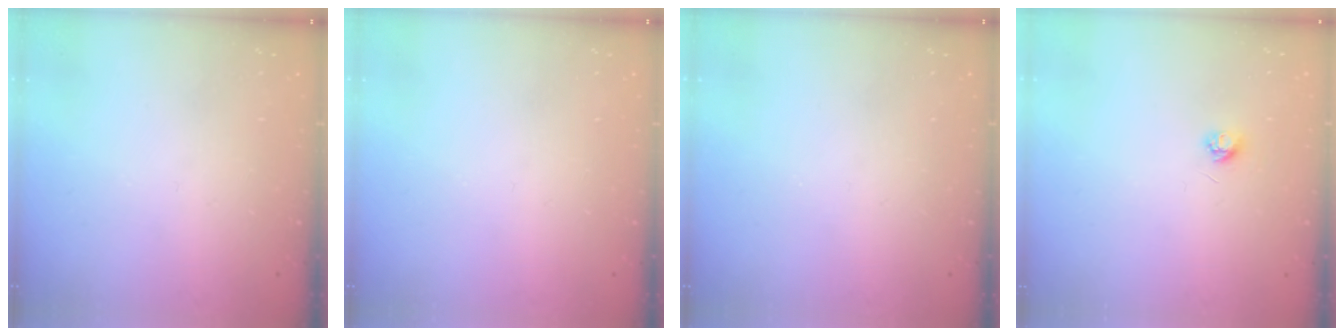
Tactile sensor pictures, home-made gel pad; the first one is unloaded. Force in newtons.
{"total": 0.0}
{"total": 0.0}
{"total": 3.2, "press": 3.2, "slide": 0.4}